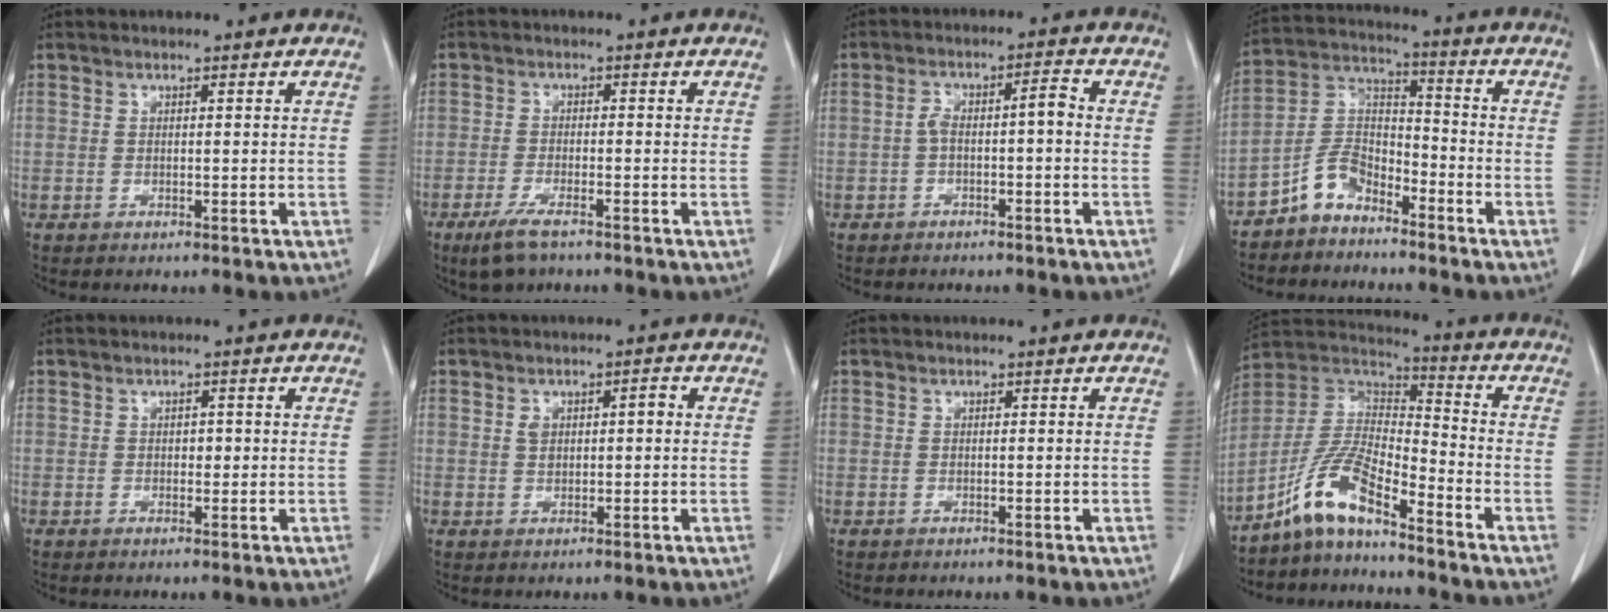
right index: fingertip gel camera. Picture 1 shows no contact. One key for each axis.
{"total": 4.9, "fx": -3.3, "fy": 1.2, "fz": 3.3, "tx": -0.073, "ty": -0.009, "tz": -0.056}
{"total": 4.2, "fx": -0.8, "fy": 1.1, "fz": 4.0, "tx": -0.075, "ty": 0.026, "tz": -0.010}
{"total": 7.2, "fx": -5.5, "fy": 3.8, "fz": 2.7, "tx": -0.055, "ty": 0.022, "tz": -0.110}
{"total": 1.1, "fx": 0.0, "fy": 0.8, "fz": 0.8, "tx": -0.008, "ty": 0.003, "tz": -0.001}
{"total": 3.1, "fx": 0.5, "fy": 1.5, "fz": 2.6, "tx": -0.048, "ty": 0.016, "tz": 0.012}
{"total": 0.0}
{"total": 9.8, "fx": -7.2, "fy": 1.7, "fz": 6.4, "tx": -0.147, "ty": 0.016, "tz": -0.140}